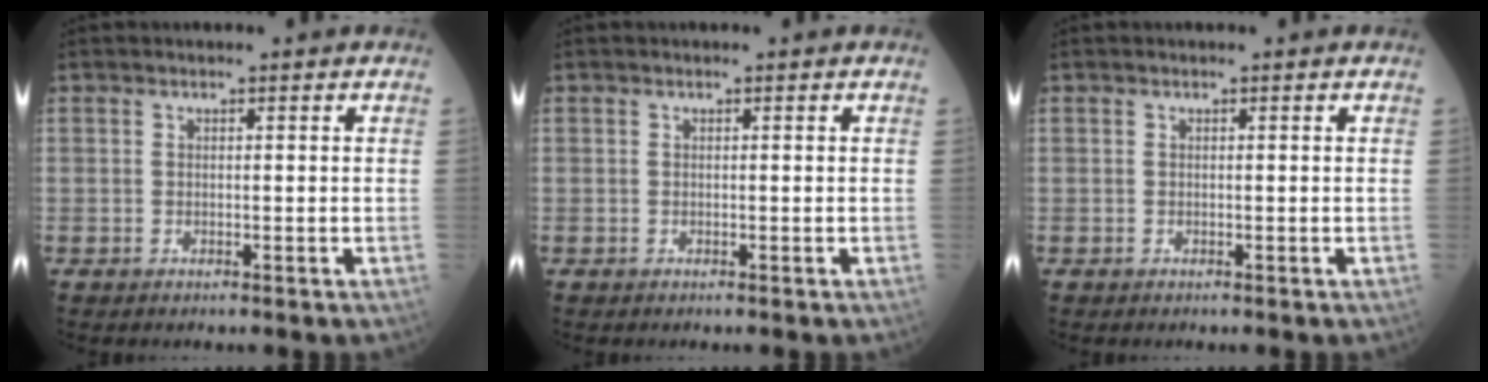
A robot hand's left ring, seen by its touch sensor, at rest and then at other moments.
{"total": 0.0}
{"total": 0.0}